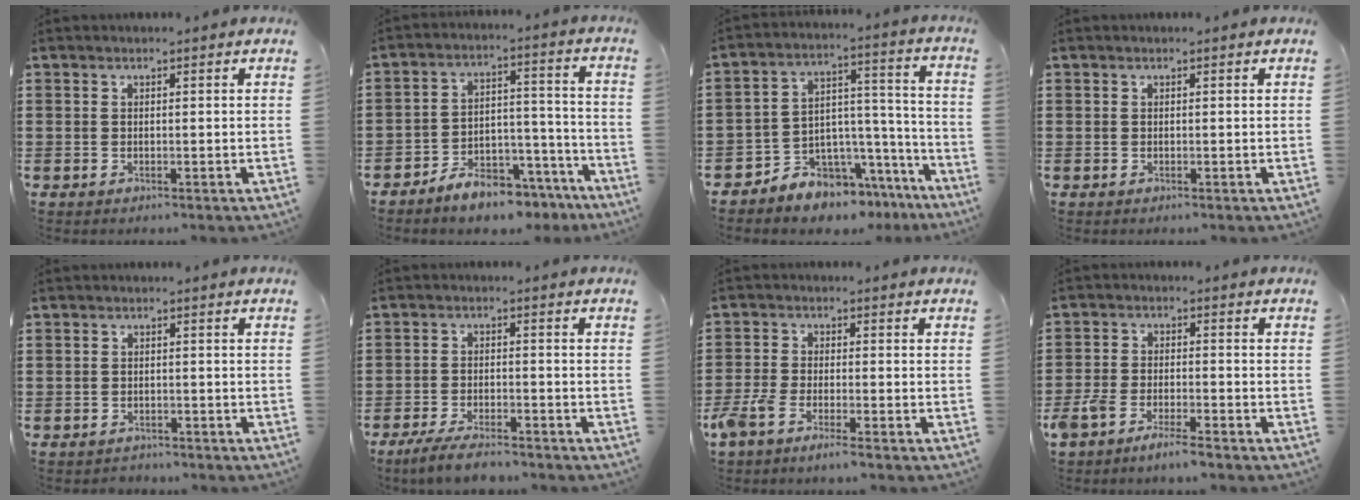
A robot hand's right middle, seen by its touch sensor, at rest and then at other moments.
{"total": 7.1, "force": [-6.5, 1.9, 1.9], "torque": [-0.031, 0.024, -0.125]}
{"total": 6.8, "force": [-6.2, 2.8, -0.4], "torque": [0.007, 0.009, -0.118]}
{"total": 0.0}
{"total": 1.2, "force": [-1.0, 0.5, -0.2], "torque": [0.001, 0.004, -0.024]}
{"total": 4.4, "force": [-3.9, 0.6, 1.9], "torque": [-0.045, -0.004, -0.079]}
{"total": 3.5, "force": [-2.7, 0.4, 2.2], "torque": [-0.066, -0.008, -0.058]}
{"total": 4.1, "force": [-3.6, 0.5, 2.0], "torque": [-0.055, -0.005, -0.074]}